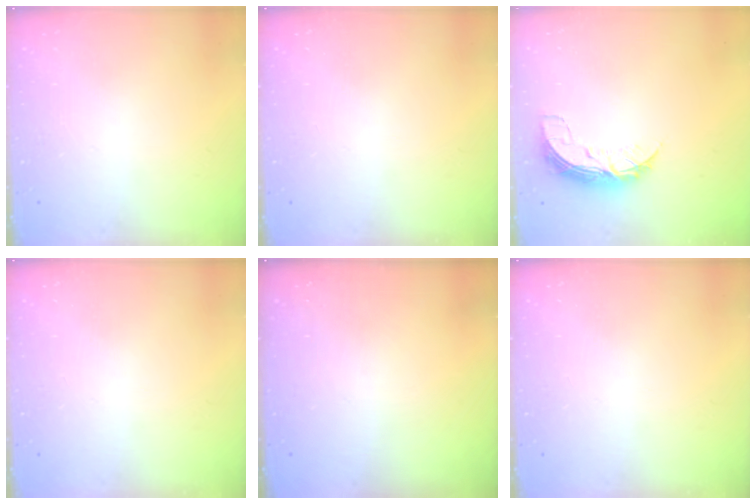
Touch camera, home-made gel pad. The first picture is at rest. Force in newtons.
{"total": 0.0}
{"total": 7.9, "press": 7.9, "slide": 0.6}
{"total": 0.0}
{"total": 0.0}
{"total": 0.0}